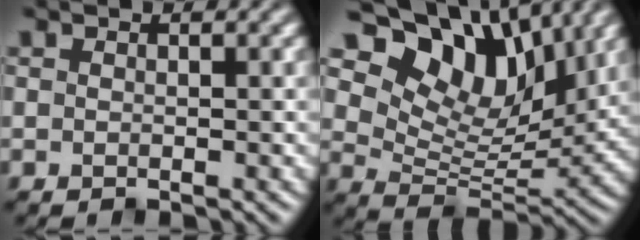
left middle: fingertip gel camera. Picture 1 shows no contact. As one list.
[{"total": 11.7, "force": [6.7, 6.8, 6.7], "torque": [-0.127, 0.011, 0.116]}]